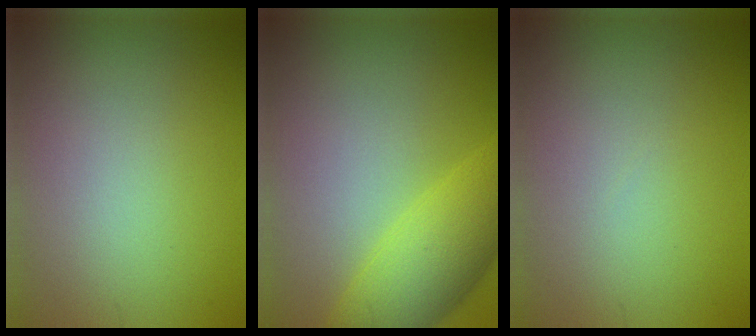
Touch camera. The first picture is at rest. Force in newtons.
{"total": 6.1, "press": 6.1, "slide": 0.2}
{"total": 0.0}